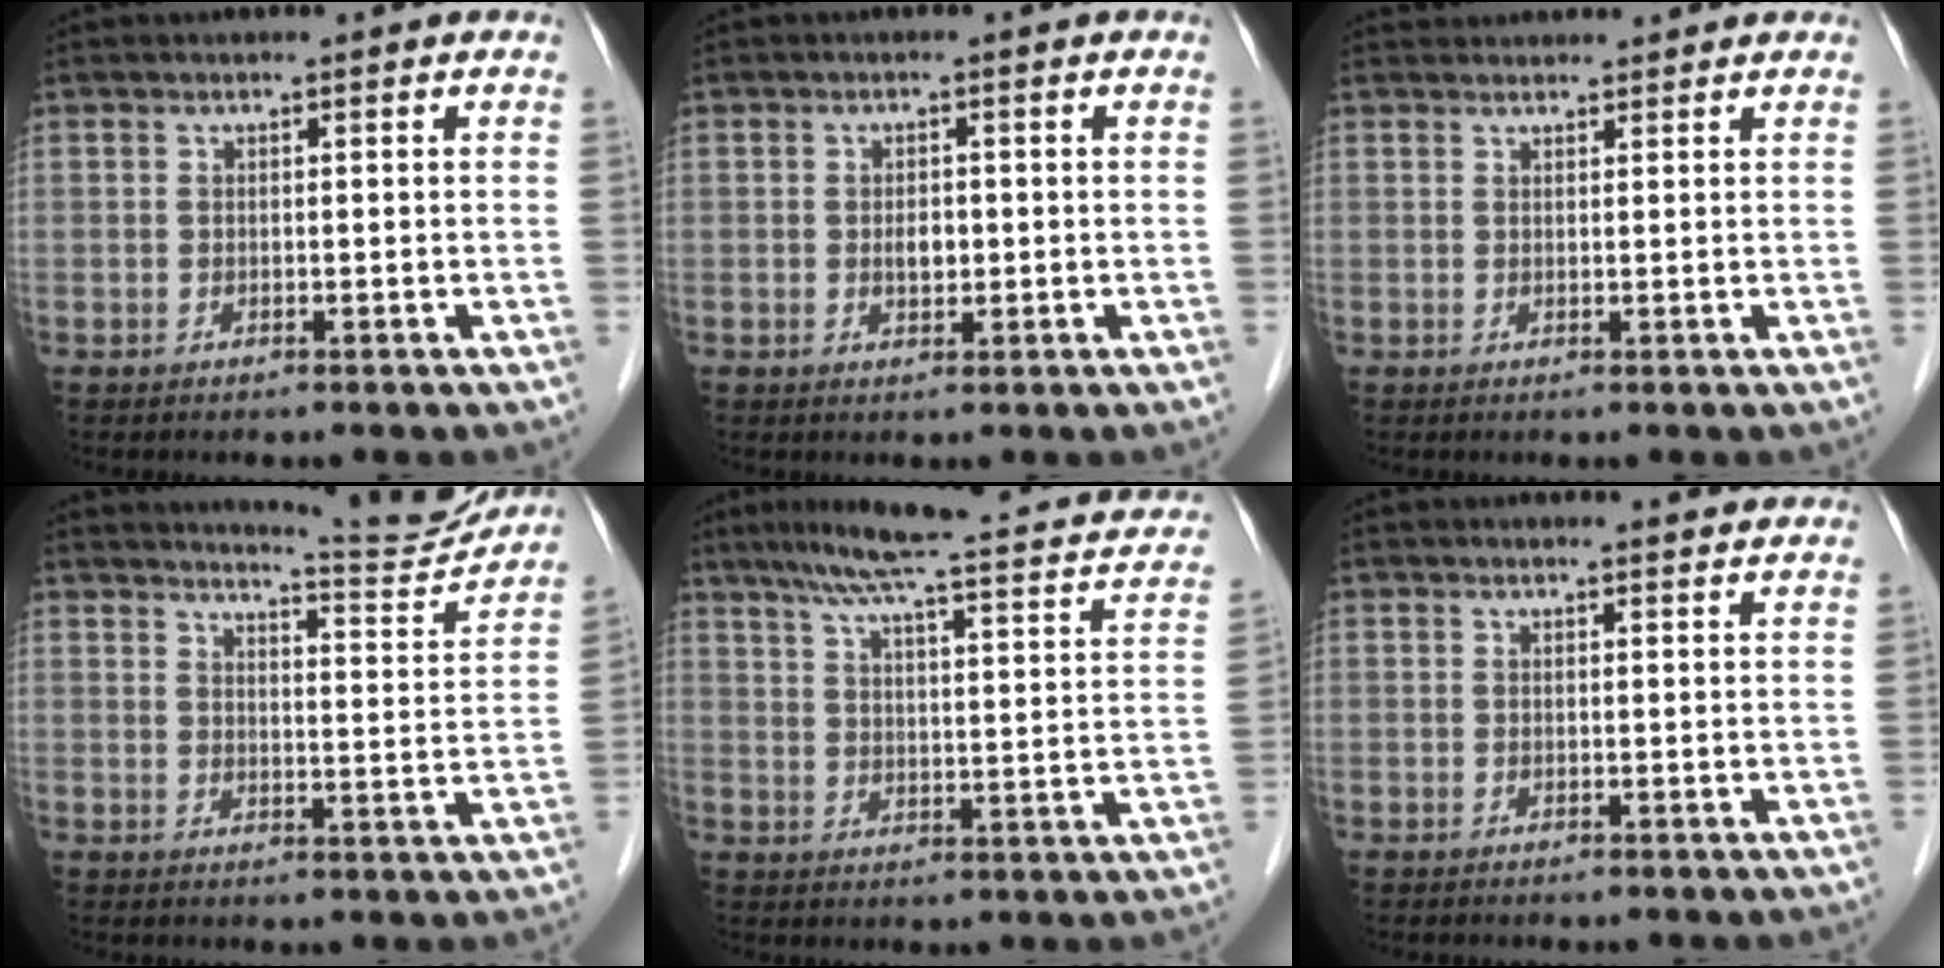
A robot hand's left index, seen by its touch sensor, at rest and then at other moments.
{"total": 2.0, "force": [-0.1, 1.1, 1.6], "torque": [-0.028, 0.000, 0.000]}
{"total": 4.2, "force": [4.1, 0.7, 0.4], "torque": [-0.007, 0.035, 0.059]}
{"total": 9.9, "force": [9.9, -0.6, 0.8], "torque": [-0.020, -0.033, 0.127]}
{"total": 20.9, "force": [16.8, 3.3, 11.9], "torque": [-0.173, 0.013, 0.201]}
{"total": 2.0, "force": [2.0, 0.1, 0.2], "torque": [-0.010, -0.002, 0.021]}